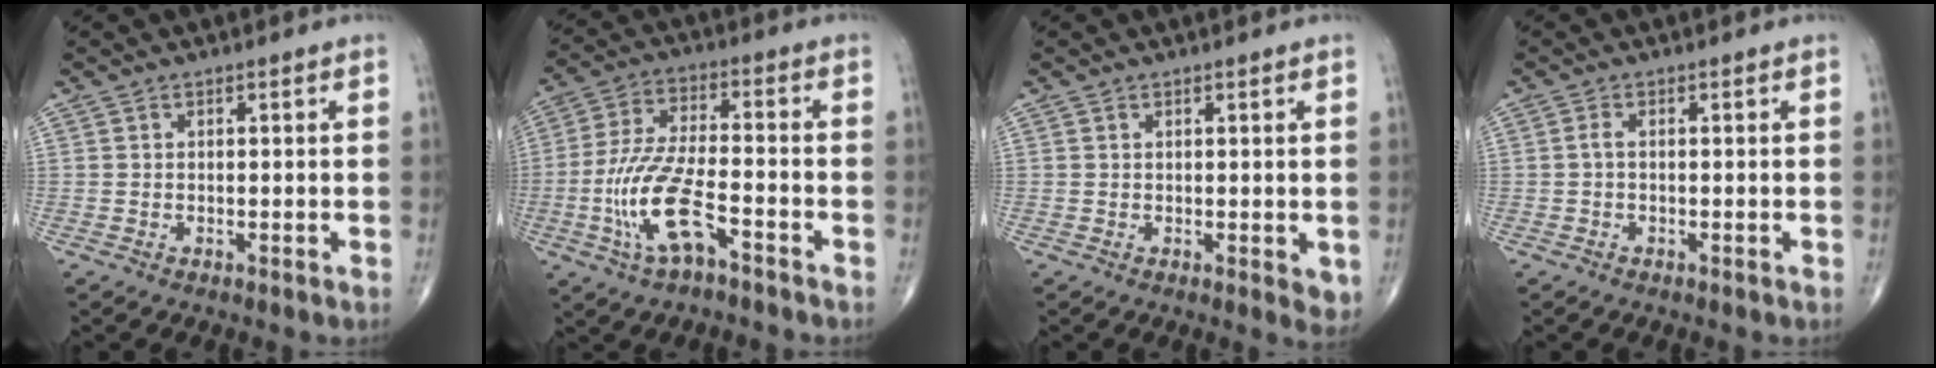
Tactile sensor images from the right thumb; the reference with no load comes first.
{"total": 12.6, "force": [-5.3, 4.2, 10.6], "torque": [-0.230, 0.031, -0.099]}
{"total": 2.8, "force": [0.1, 1.2, 2.6], "torque": [-0.028, -0.008, 0.004]}
{"total": 1.0, "force": [-0.1, 0.3, 0.9], "torque": [-0.020, 0.001, -0.006]}